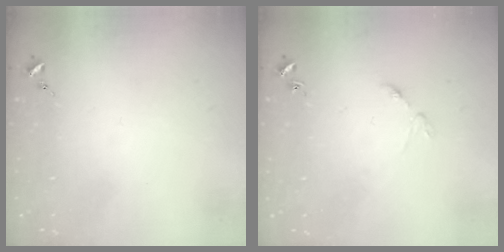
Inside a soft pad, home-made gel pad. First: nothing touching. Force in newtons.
{"total": 3.8, "press": 3.8, "slide": 0.5}